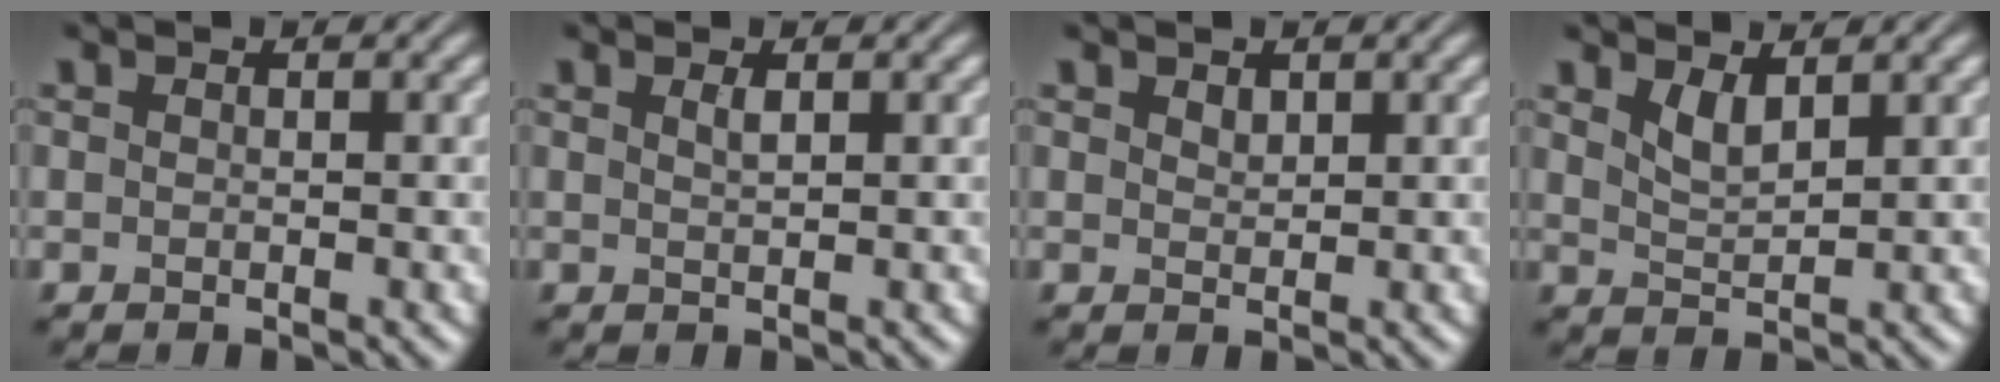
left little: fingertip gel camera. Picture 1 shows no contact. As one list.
[{"total": 1.0, "force": [0.5, 0.3, 0.8], "torque": [-0.012, 0.002, 0.009]}, {"total": 1.0, "force": [0.7, 0.5, 0.4], "torque": [-0.010, 0.000, 0.015]}, {"total": 2.0, "force": [1.4, 0.6, 1.4], "torque": [-0.029, -0.008, 0.032]}]